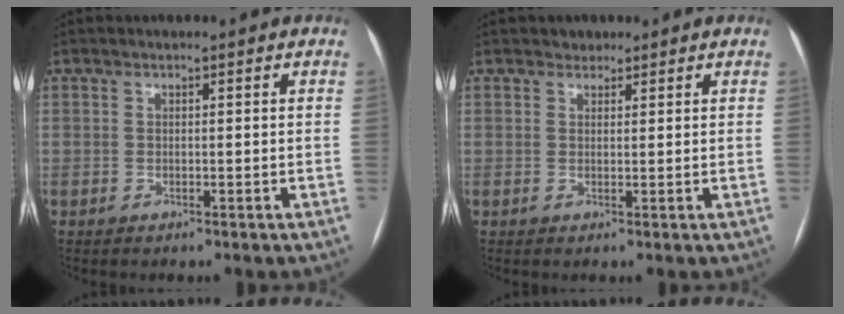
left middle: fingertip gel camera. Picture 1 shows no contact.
{"total": 1.2, "force": [0.9, 0.8, -0.1], "torque": [0.006, -0.001, 0.009]}